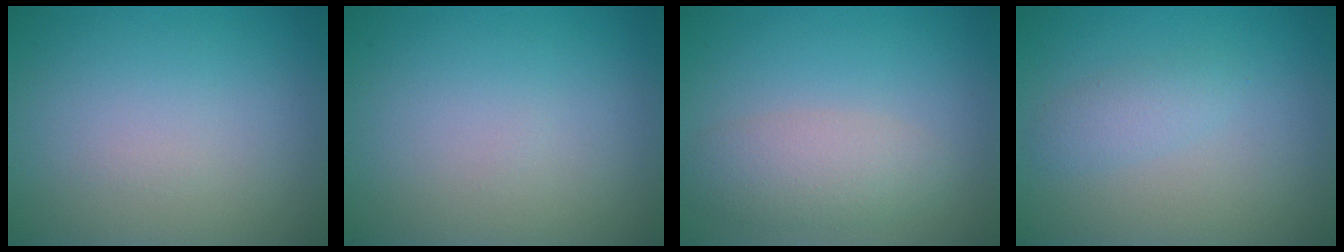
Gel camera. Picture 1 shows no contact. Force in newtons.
{"total": 0.0}
{"total": 3.2, "press": 3.2, "slide": 0.2}
{"total": 1.5, "press": 1.5, "slide": 0.1}